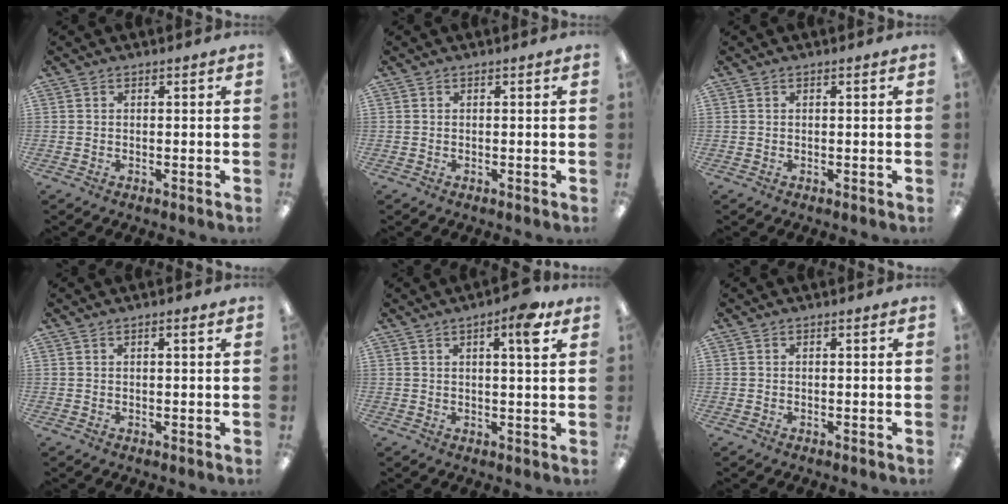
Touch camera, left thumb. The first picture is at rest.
{"total": 0.0}
{"total": 0.0}
{"total": 1.3, "force": [0.6, 0.2, 1.1], "torque": [-0.022, 0.003, 0.010]}
{"total": 6.1, "force": [3.4, 1.1, 4.9], "torque": [-0.074, -0.007, 0.049]}
{"total": 0.0}